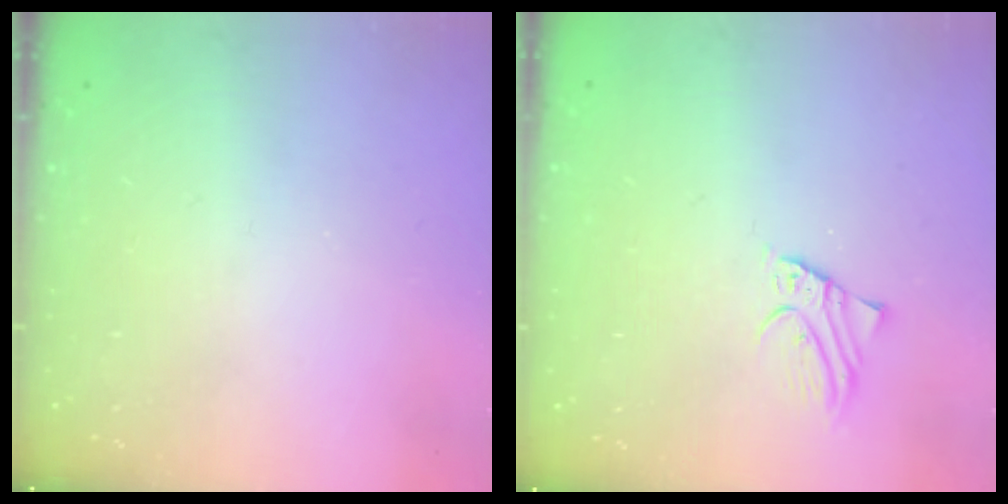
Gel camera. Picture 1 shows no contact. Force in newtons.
{"total": 2.4, "press": 2.4, "slide": 0.1}